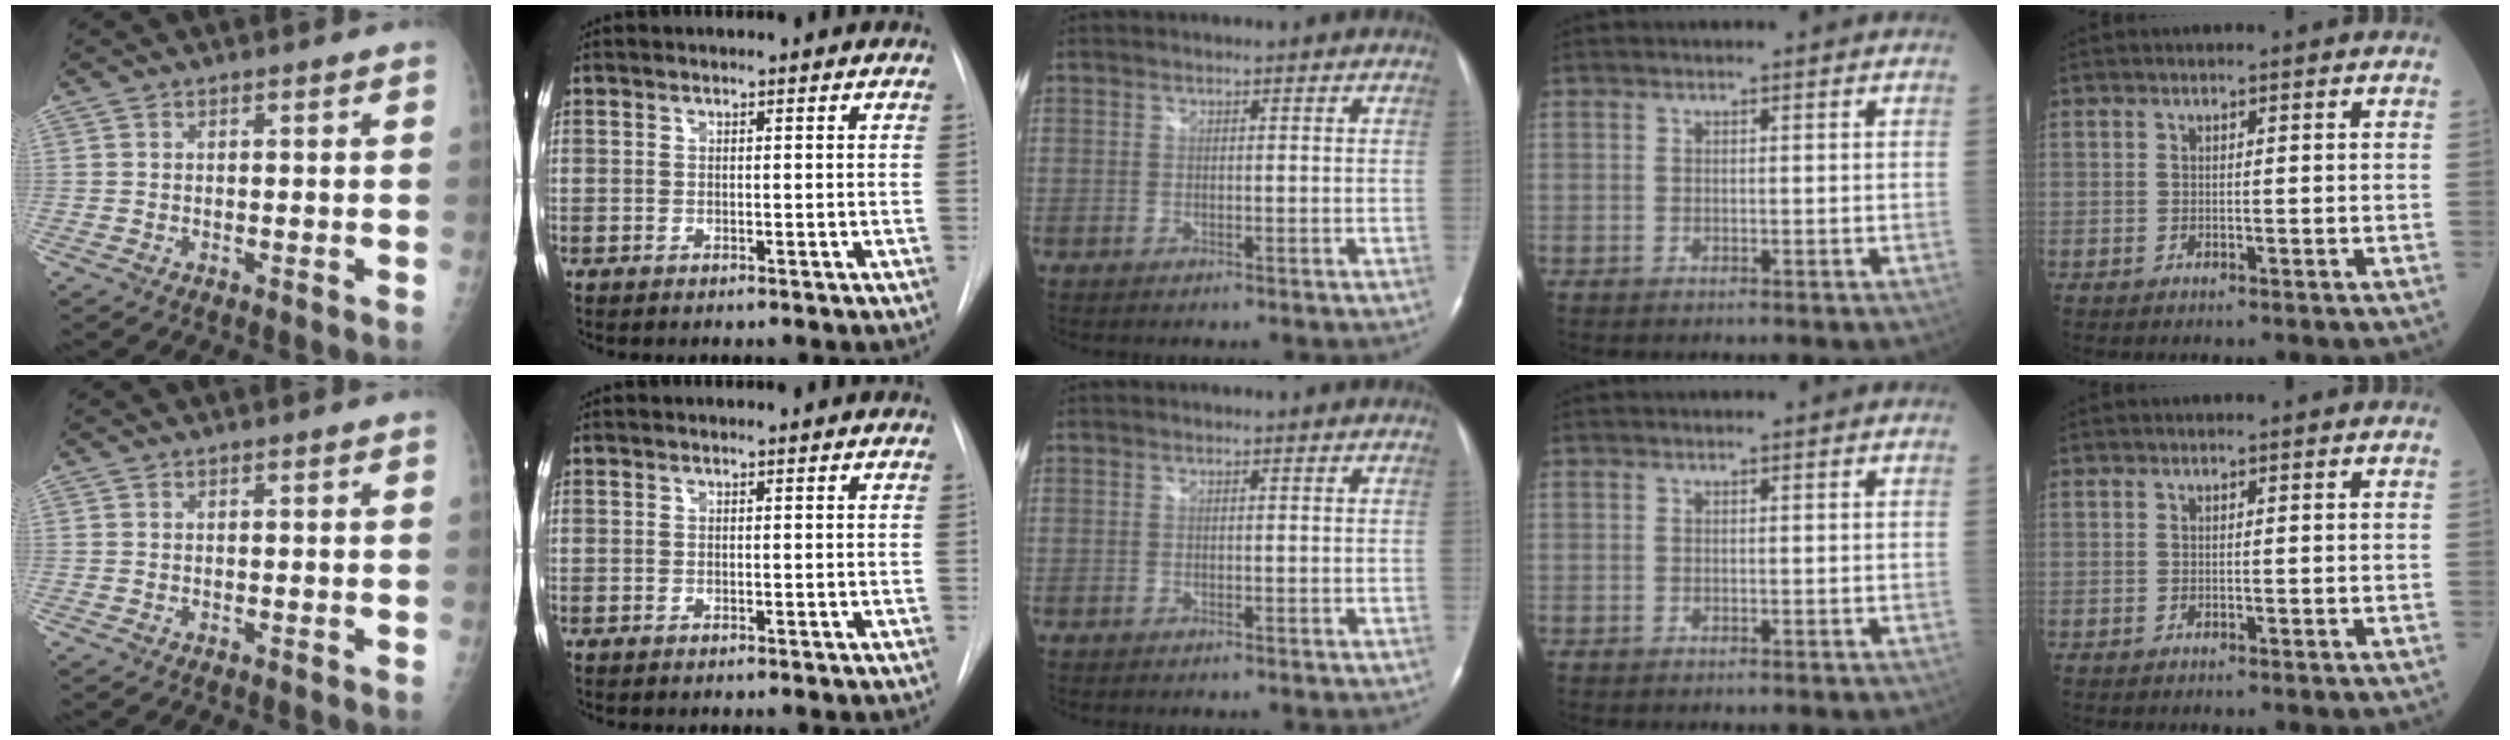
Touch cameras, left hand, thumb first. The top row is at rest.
{}